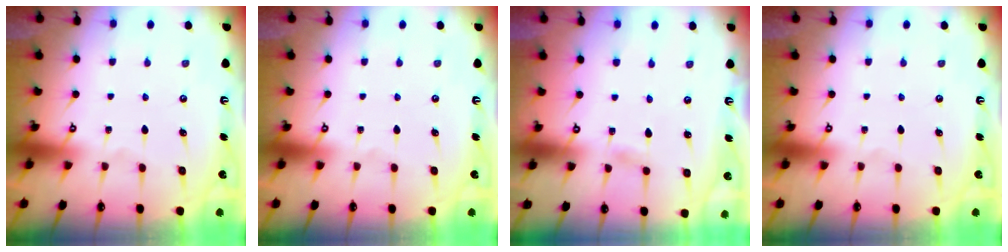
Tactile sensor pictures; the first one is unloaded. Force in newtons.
{"total": 0.0}
{"total": 1.1, "press": 1.1, "slide": 0.1}
{"total": 0.0}